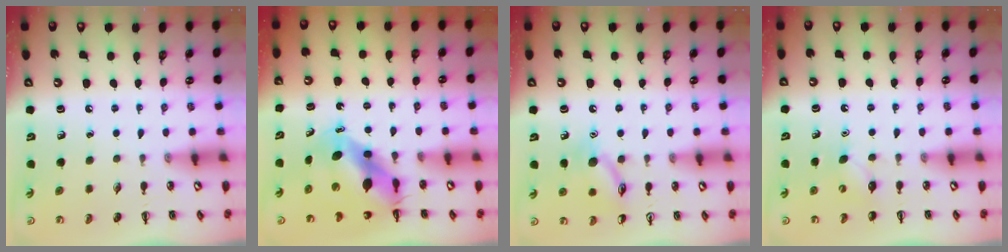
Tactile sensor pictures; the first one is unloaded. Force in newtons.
{"total": 9.3, "press": 9.0, "slide": 2.4}
{"total": 11.3, "press": 11.3, "slide": 0.6}
{"total": 3.0, "press": 2.9, "slide": 0.7}